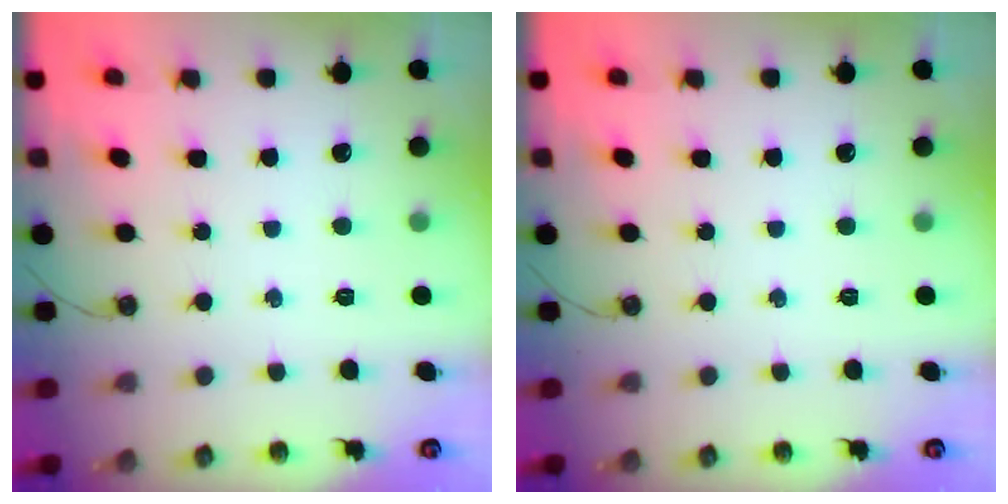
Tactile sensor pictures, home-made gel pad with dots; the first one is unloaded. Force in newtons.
{"total": 0.0}